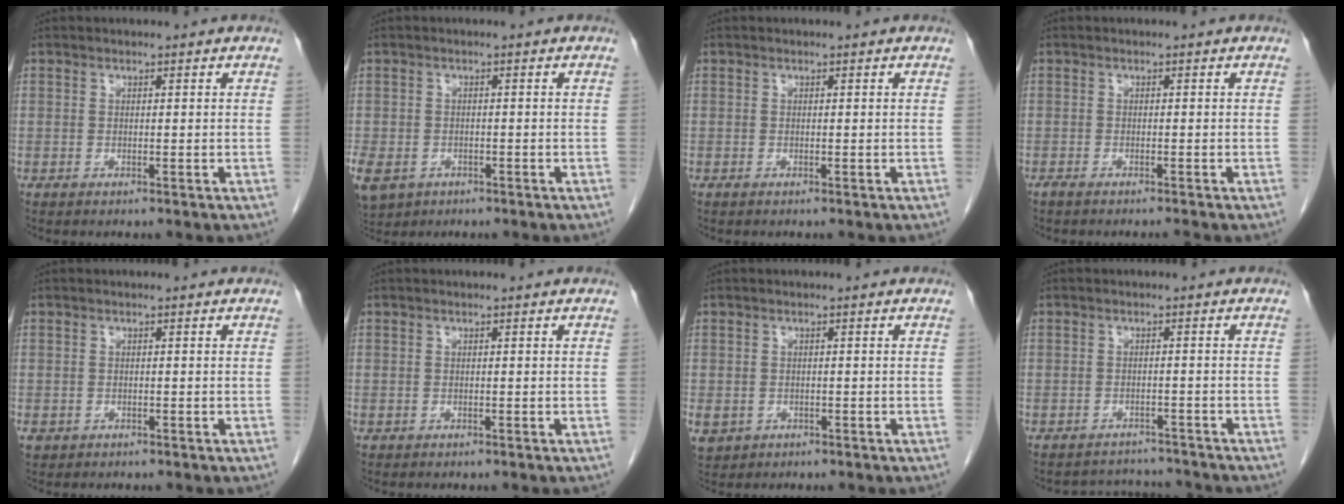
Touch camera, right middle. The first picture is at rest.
{"total": 15.6, "force": [-6.8, 12.3, 6.7], "torque": [-0.223, -0.023, -0.091]}
{"total": 0.0}
{"total": 1.7, "force": [-1.5, -0.2, 0.7], "torque": [-0.012, -0.002, -0.025]}
{"total": 1.3, "force": [-0.5, 1.1, 0.4], "torque": [-0.011, 0.002, -0.003]}
{"total": 0.0}
{"total": 5.2, "force": [-2.2, 4.4, 1.7], "torque": [-0.047, -0.004, -0.028]}
{"total": 4.6, "force": [-4.5, 0.7, -0.9], "torque": [0.007, 0.010, -0.062]}